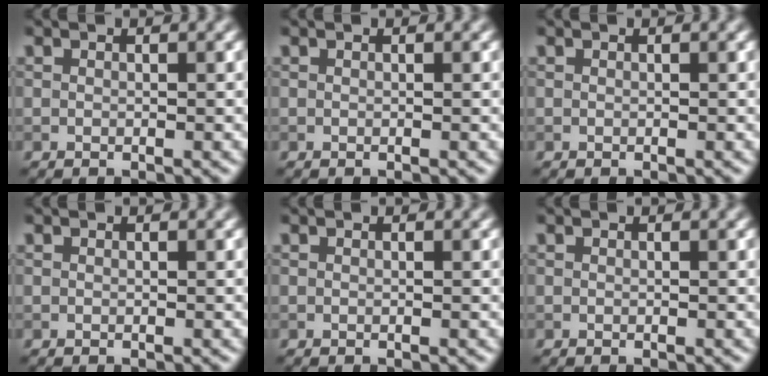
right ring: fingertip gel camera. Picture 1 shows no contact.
{"total": 0.0}
{"total": 0.0}
{"total": 0.0}
{"total": 0.0}
{"total": 0.0}